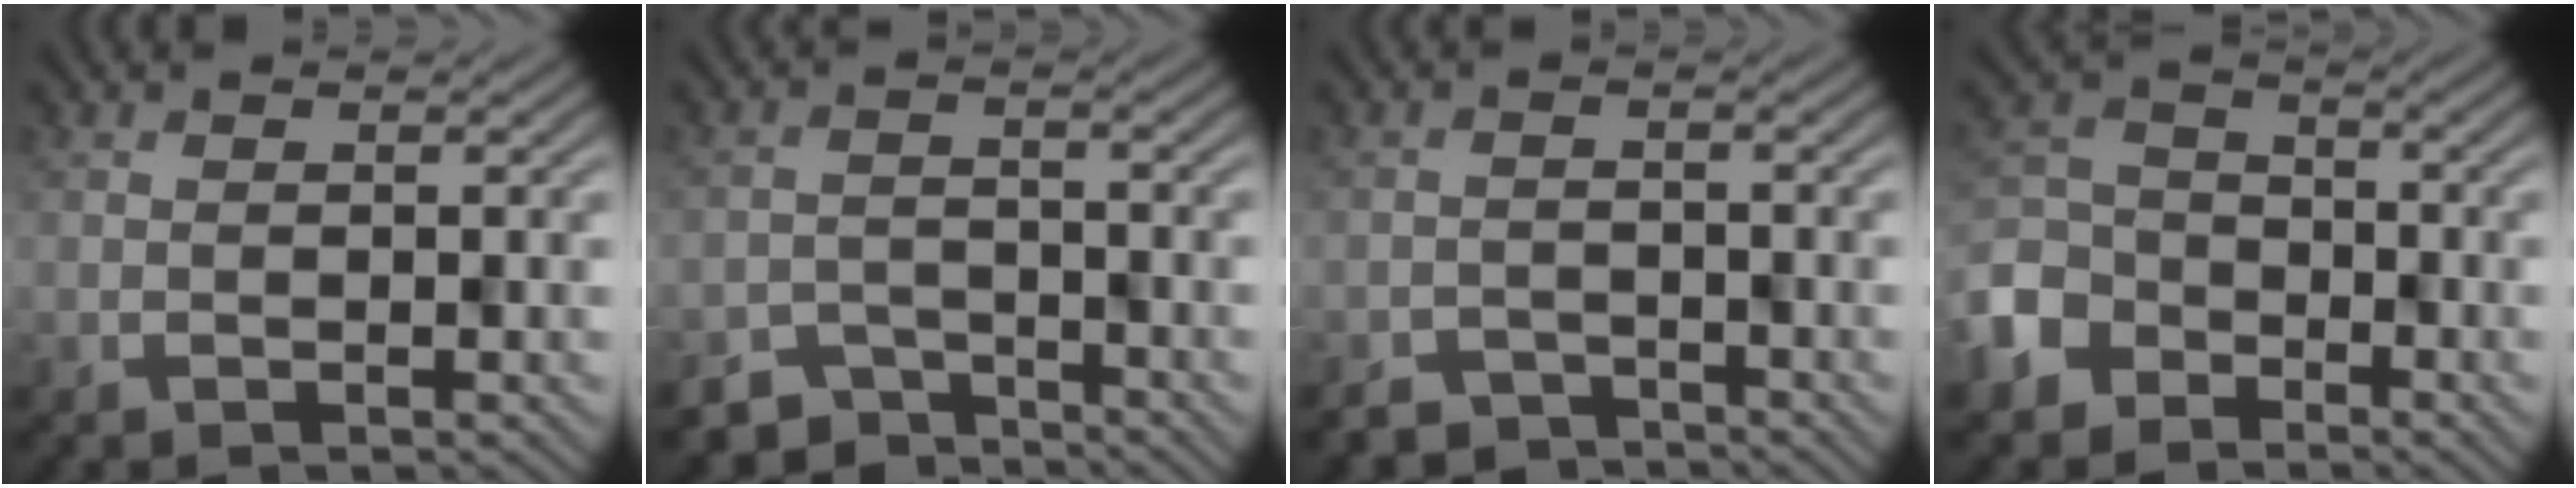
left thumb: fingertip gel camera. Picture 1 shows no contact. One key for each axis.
{"total": 4.1, "fx": -3.8, "fy": 1.5, "fz": 0.3, "tx": 0.000, "ty": -0.009, "tz": -0.066}
{"total": 3.1, "fx": -3.0, "fy": 1.0, "fz": -0.2, "tx": 0.007, "ty": -0.005, "tz": -0.049}
{"total": 6.5, "fx": -4.5, "fy": 4.5, "fz": 1.4, "tx": -0.041, "ty": -0.004, "tz": -0.116}